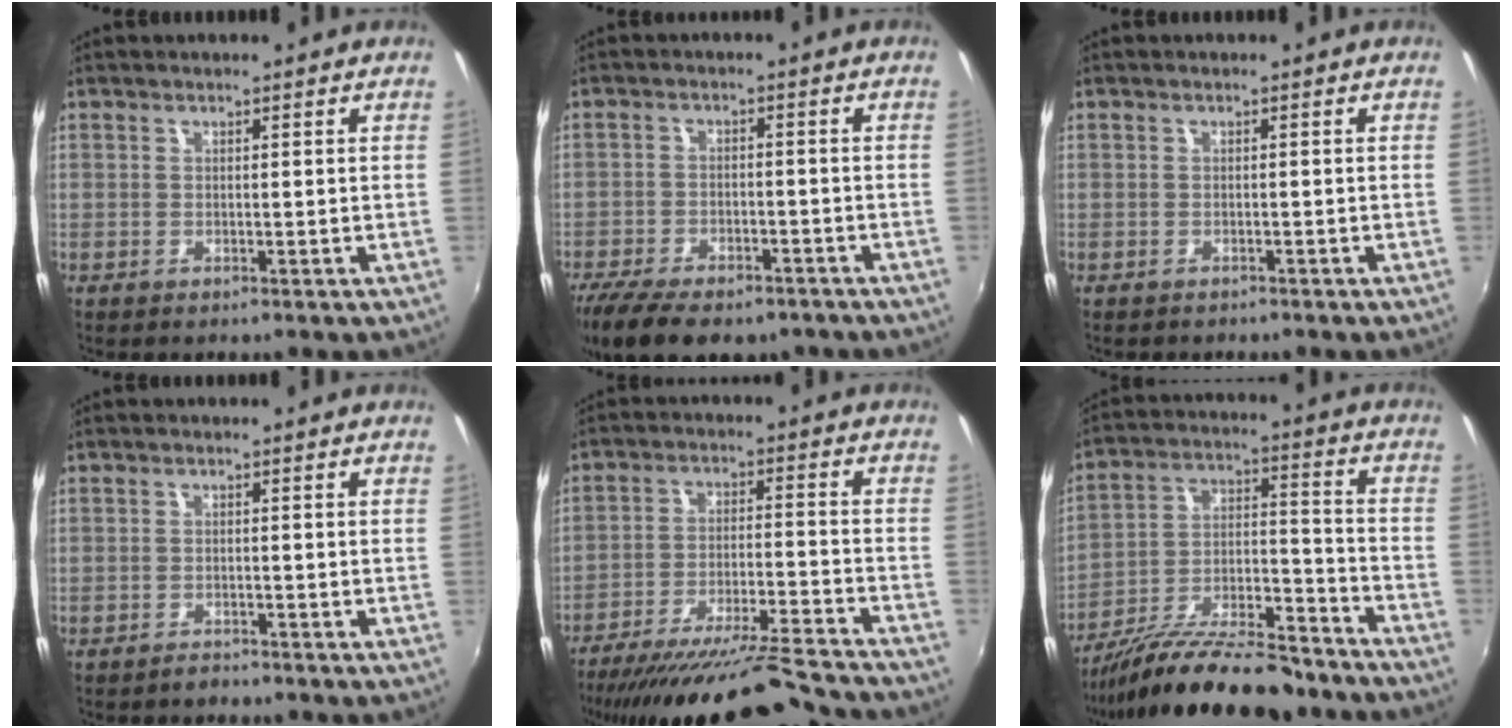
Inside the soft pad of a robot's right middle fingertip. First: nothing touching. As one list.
[{"total": 16.2, "force": [-11.9, 6.8, 8.6], "torque": [-0.192, -0.041, -0.184]}, {"total": 1.0, "force": [-0.8, 0.5, 0.1], "torque": [-0.006, 0.000, -0.012]}, {"total": 1.5, "force": [-1.4, 0.5, 0.1], "torque": [-0.004, 0.000, -0.024]}, {"total": 22.4, "force": [-20.4, 2.0, 9.2], "torque": [-0.168, -0.037, -0.301]}, {"total": 20.5, "force": [-16.4, 5.4, 11.0], "torque": [-0.197, -0.009, -0.255]}]